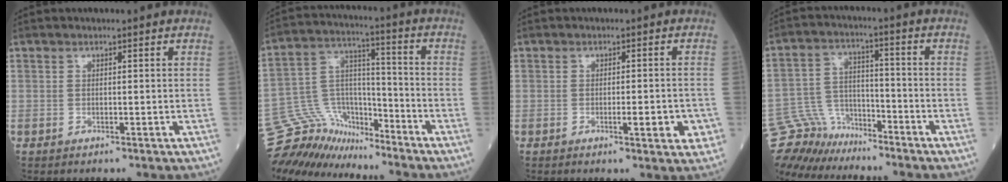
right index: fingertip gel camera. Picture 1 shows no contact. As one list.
[{"total": 12.1, "force": [-11.6, 3.3, 0.5], "torque": [-0.015, 0.054, -0.219]}, {"total": 4.2, "force": [-1.4, 0.9, 3.9], "torque": [-0.051, -0.002, -0.016]}, {"total": 9.6, "force": [-9.2, 2.7, -0.1], "torque": [-0.009, 0.020, -0.175]}]